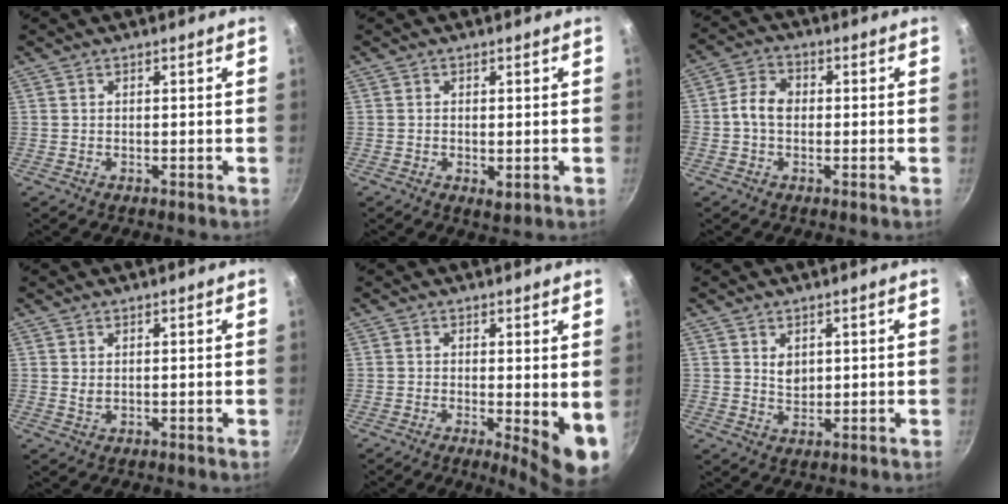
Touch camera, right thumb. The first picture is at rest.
{"total": 1.9, "force": [-0.1, 1.0, 1.6], "torque": [-0.025, -0.007, -0.001]}
{"total": 5.7, "force": [-0.2, 4.2, 3.8], "torque": [-0.063, 0.016, -0.020]}
{"total": 1.1, "force": [0.6, 0.5, 0.8], "torque": [-0.013, -0.007, 0.011]}
{"total": 7.9, "force": [-0.6, 2.2, 7.5], "torque": [-0.090, -0.015, -0.004]}
{"total": 3.0, "force": [1.1, 2.2, 1.8], "torque": [-0.024, -0.010, 0.023]}